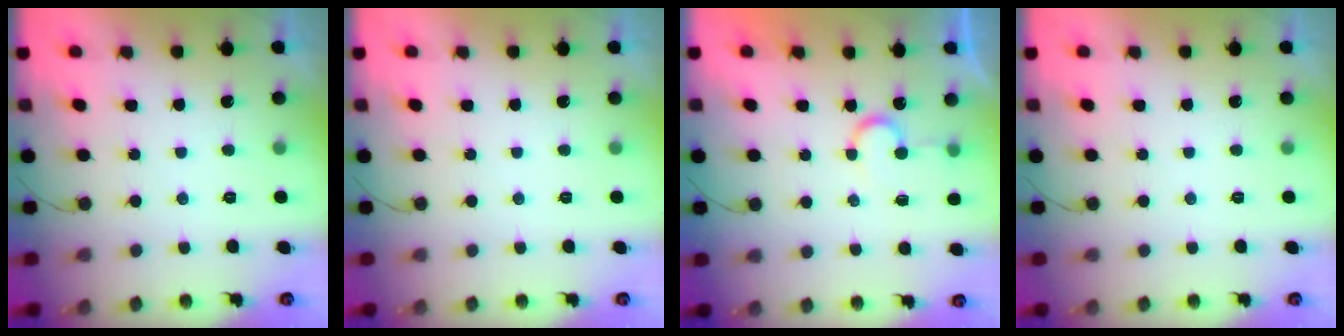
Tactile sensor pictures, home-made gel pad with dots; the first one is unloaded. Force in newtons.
{"total": 0.0}
{"total": 6.8, "press": 6.8, "slide": 0.3}
{"total": 0.0}